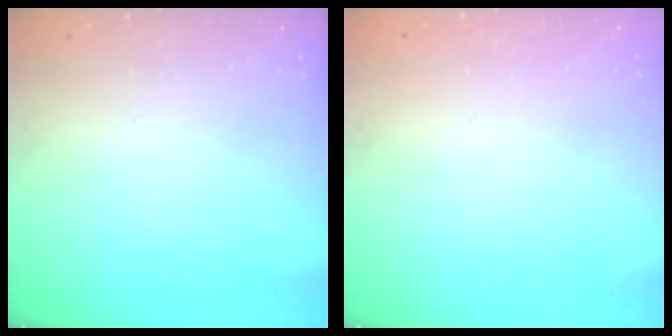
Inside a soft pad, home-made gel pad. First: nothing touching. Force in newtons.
{"total": 1.6, "press": 1.6, "slide": 0.1}